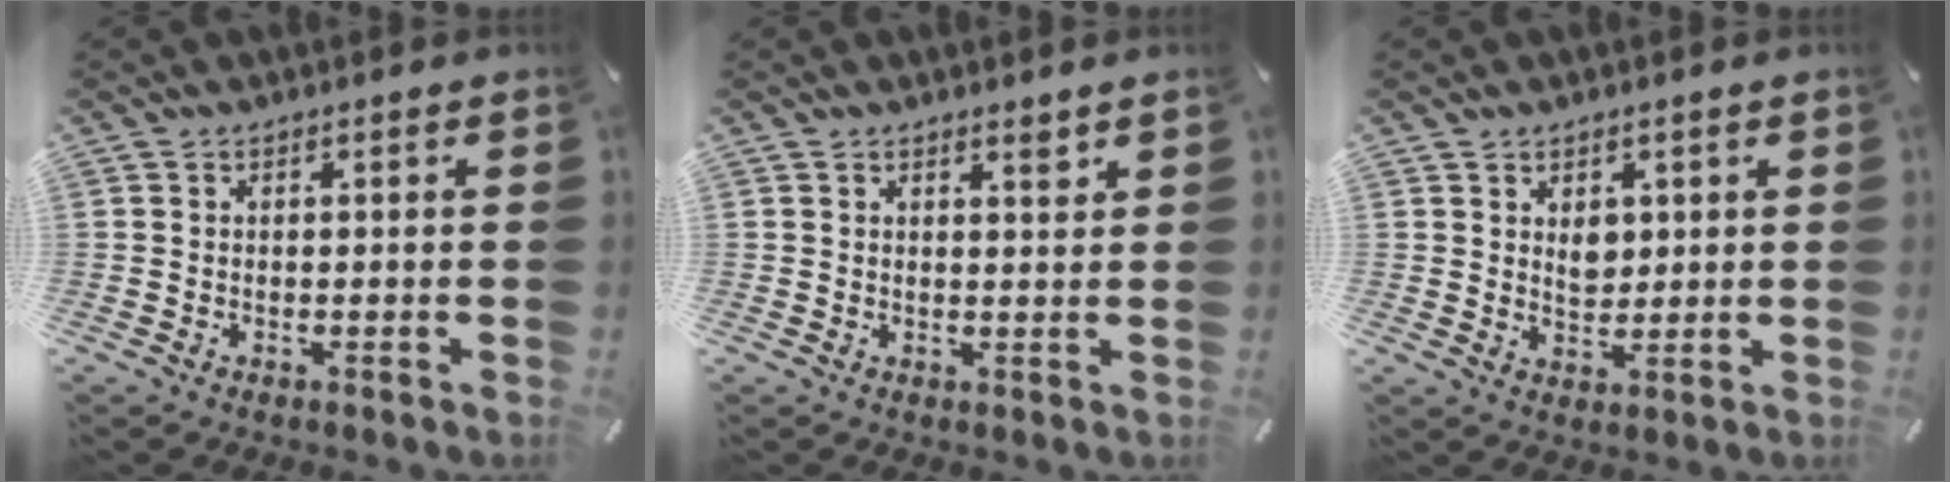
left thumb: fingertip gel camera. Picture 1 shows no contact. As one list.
[{"total": 2.1, "force": [1.8, 0.4, 1.1], "torque": [-0.008, -0.014, 0.028]}, {"total": 4.7, "force": [1.9, 3.8, 2.0], "torque": [-0.017, -0.009, 0.030]}]